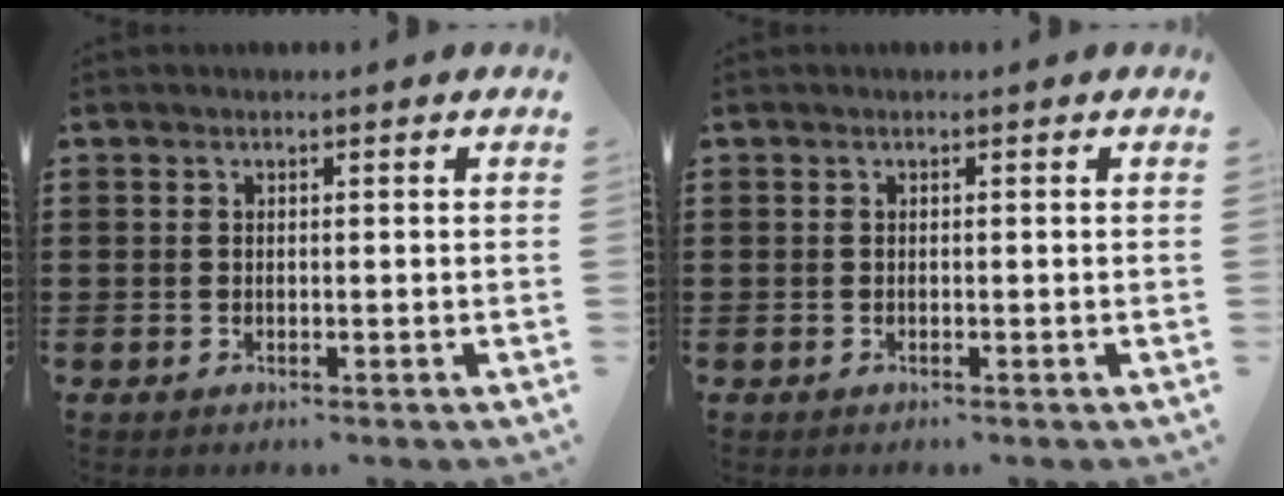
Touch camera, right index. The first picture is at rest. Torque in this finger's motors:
{"motor_torque": [0.05, 0.02, 0.00, 0.00]}